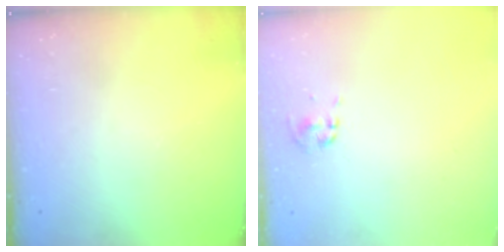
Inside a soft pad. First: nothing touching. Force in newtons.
{"total": 0.0}